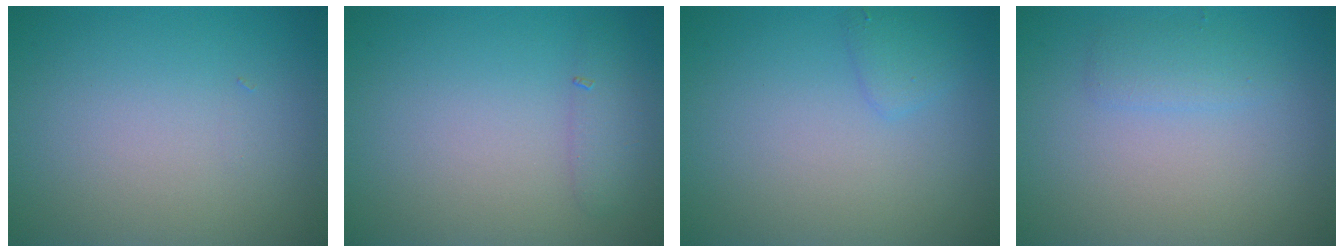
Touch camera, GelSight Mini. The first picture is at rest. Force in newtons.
{"total": 1.4, "press": 1.4, "slide": 0.1}
{"total": 1.2, "press": 1.2, "slide": 0.1}
{"total": 1.4, "press": 1.4, "slide": 0.1}